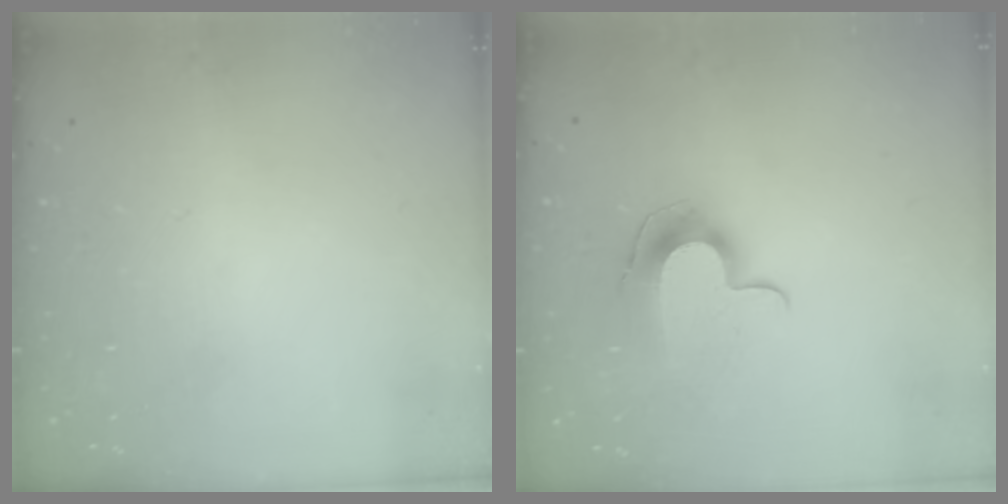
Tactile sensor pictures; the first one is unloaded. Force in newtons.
{"total": 10.2, "press": 10.2, "slide": 0.2}